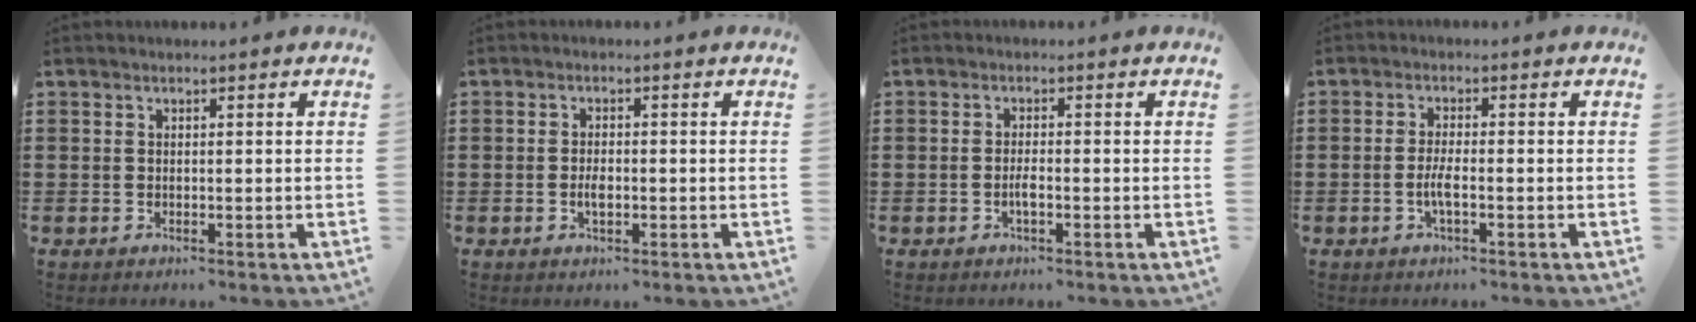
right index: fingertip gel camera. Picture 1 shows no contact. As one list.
[{"total": 2.2, "force": [-0.6, 1.0, 1.9], "torque": [-0.035, 0.002, -0.011]}, {"total": 1.9, "force": [-0.8, 0.5, 1.7], "torque": [-0.038, 0.000, -0.017]}, {"total": 2.9, "force": [-1.0, 0.6, 2.7], "torque": [-0.062, -0.003, -0.024]}]